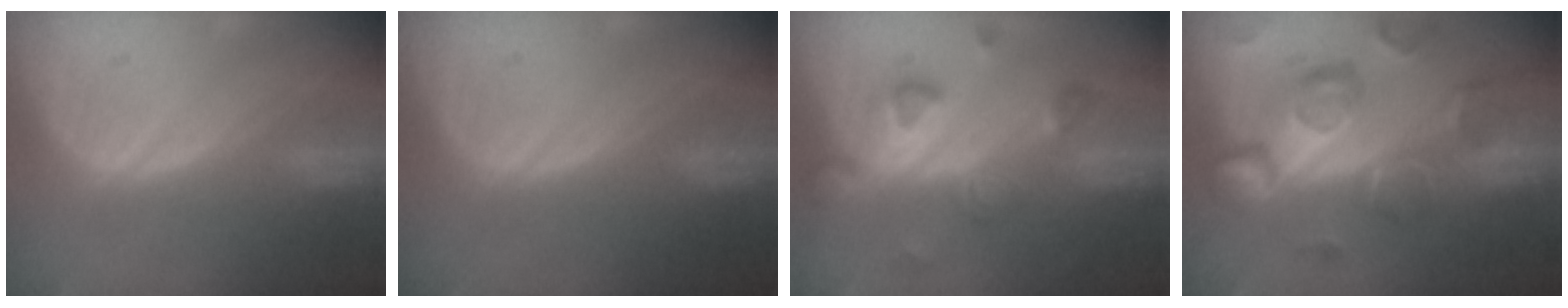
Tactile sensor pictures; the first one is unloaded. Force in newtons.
{"total": 0.0}
{"total": 7.8, "press": 6.9, "slide": 3.6}
{"total": 12.1, "press": 10.5, "slide": 6.0}